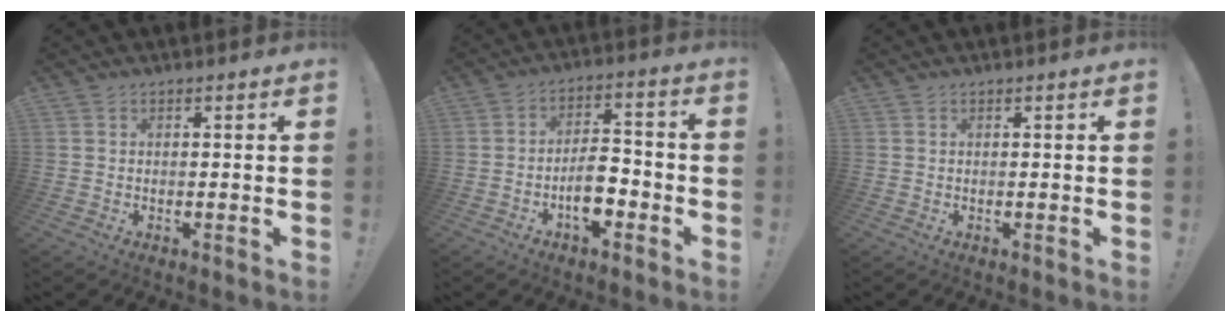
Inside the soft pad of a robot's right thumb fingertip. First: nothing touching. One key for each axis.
{"total": 9.4, "fx": -4.2, "fy": 4.7, "fz": 7.0, "tx": -0.128, "ty": 0.020, "tz": -0.073}
{"total": 0.0}